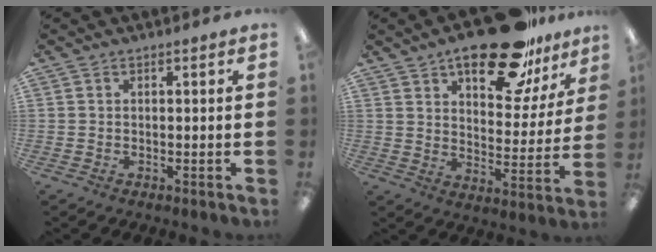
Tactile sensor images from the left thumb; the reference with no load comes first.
{"total": 21.4, "force": [14.8, 8.8, 12.7], "torque": [-0.173, -0.081, 0.242]}